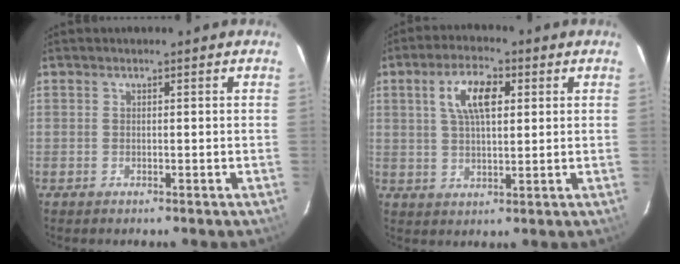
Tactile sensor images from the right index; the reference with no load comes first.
{"total": 8.1, "force": [2.7, 3.5, 6.8], "torque": [-0.126, 0.015, 0.049]}